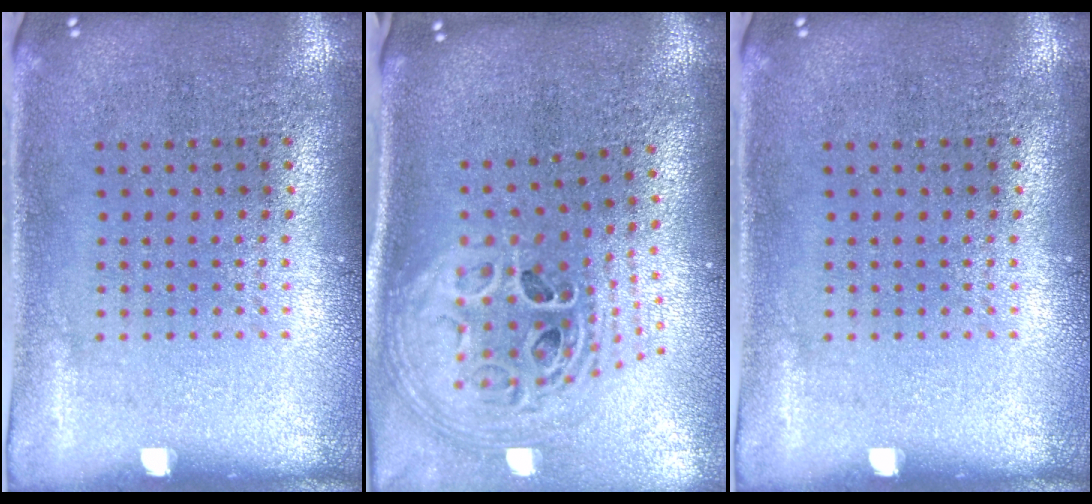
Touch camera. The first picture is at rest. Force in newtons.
{"total": 2.8, "press": 2.0, "slide": 2.0}
{"total": 0.0}